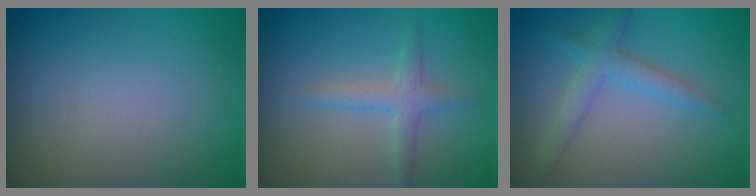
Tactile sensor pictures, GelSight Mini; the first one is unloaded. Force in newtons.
{"total": 2.1, "press": 2.1, "slide": 0.1}
{"total": 2.5, "press": 2.5, "slide": 0.1}